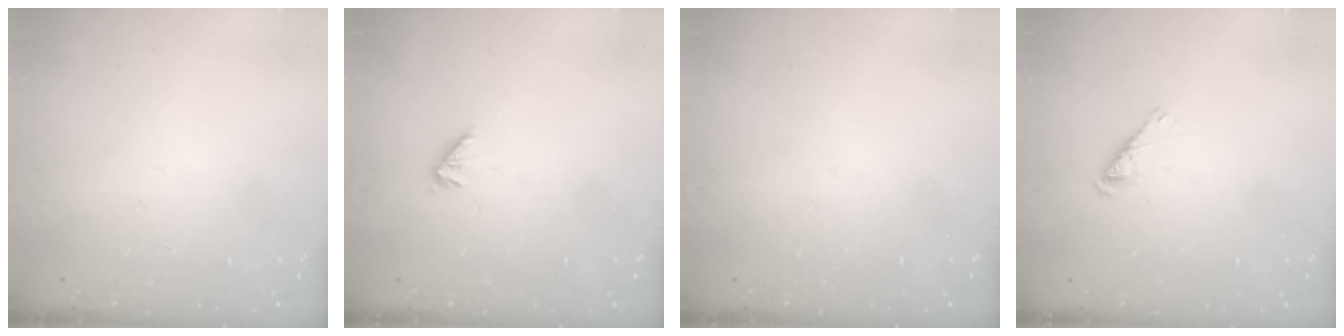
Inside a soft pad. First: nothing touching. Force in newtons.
{"total": 1.6, "press": 1.6, "slide": 0.4}
{"total": 0.0}
{"total": 2.5, "press": 2.5, "slide": 0.5}